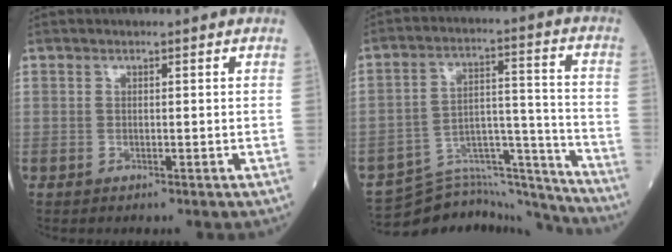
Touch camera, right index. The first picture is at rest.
{"total": 15.1, "force": [-15.0, 1.2, 0.3], "torque": [0.011, 0.058, -0.233]}